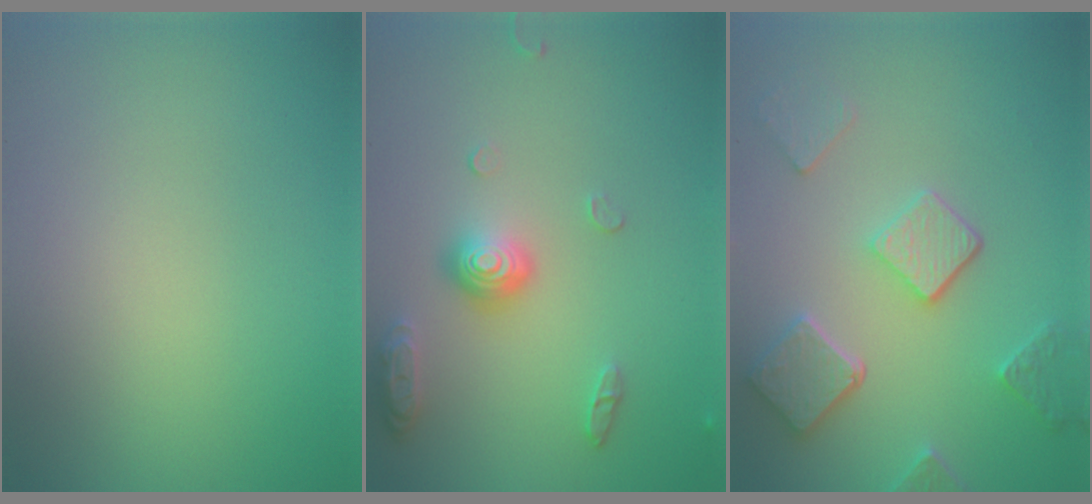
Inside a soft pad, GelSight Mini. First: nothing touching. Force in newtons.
{"total": 3.8, "press": 3.0, "slide": 2.5}
{"total": 5.0, "press": 3.8, "slide": 3.2}